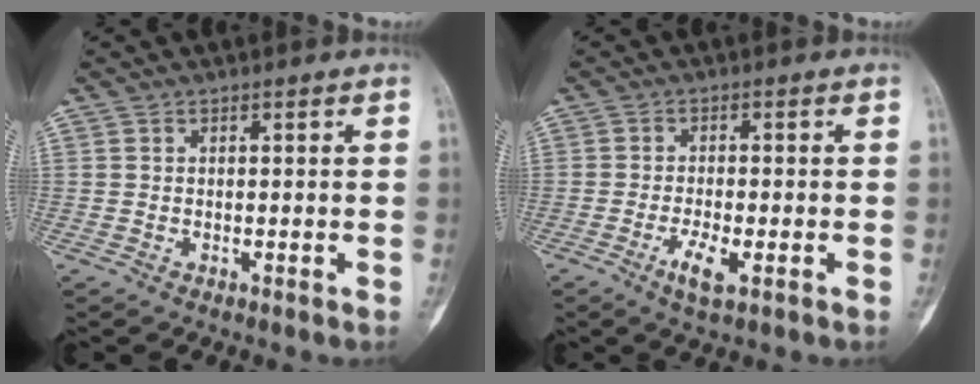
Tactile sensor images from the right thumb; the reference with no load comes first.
{"total": 4.4, "force": [-1.9, 1.3, 3.8], "torque": [-0.075, -0.001, -0.031]}